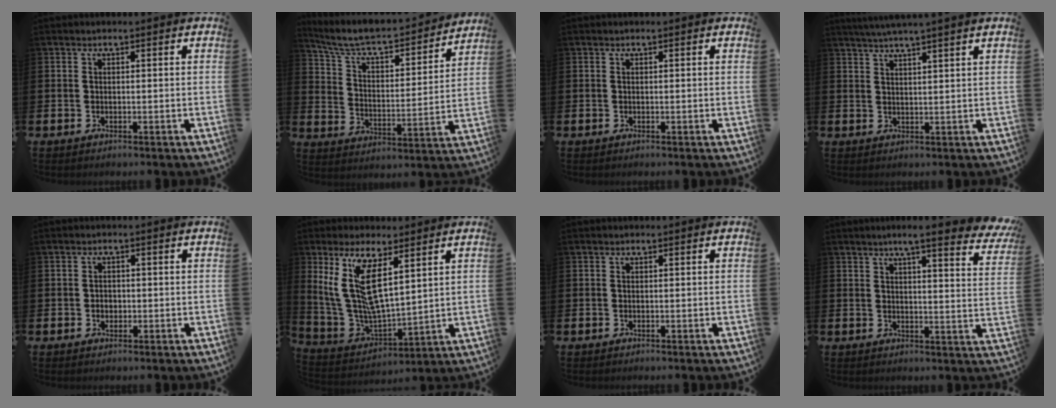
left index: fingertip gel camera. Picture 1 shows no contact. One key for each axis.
{"total": 7.3, "fx": 6.6, "fy": 1.6, "fz": 2.7, "tx": -0.091, "ty": -0.050, "tz": 0.109}
{"total": 0.0}
{"total": 3.3, "fx": 3.1, "fy": -1.0, "fz": 0.8, "tx": -0.026, "ty": -0.007, "tz": 0.058}
{"total": 1.3, "fx": -0.3, "fy": 1.1, "fz": 0.6, "tx": -0.003, "ty": 0.004, "tz": -0.010}
{"total": 10.7, "fx": 5.8, "fy": 3.9, "fz": 8.1, "tx": -0.191, "ty": -0.023, "tz": 0.107}
{"total": 0.0}
{"total": 6.0, "fx": 5.2, "fy": 0.3, "fz": 3.0, "tx": -0.046, "ty": -0.033, "tz": 0.081}